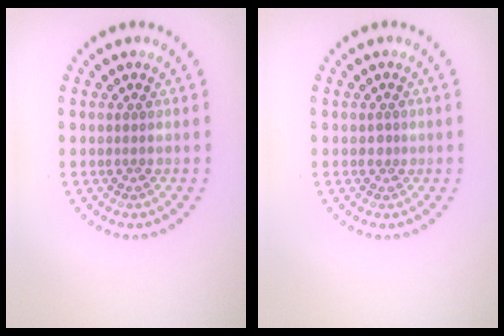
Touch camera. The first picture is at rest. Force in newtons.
{"total": 0.7, "press": 0.5, "slide": 0.4}